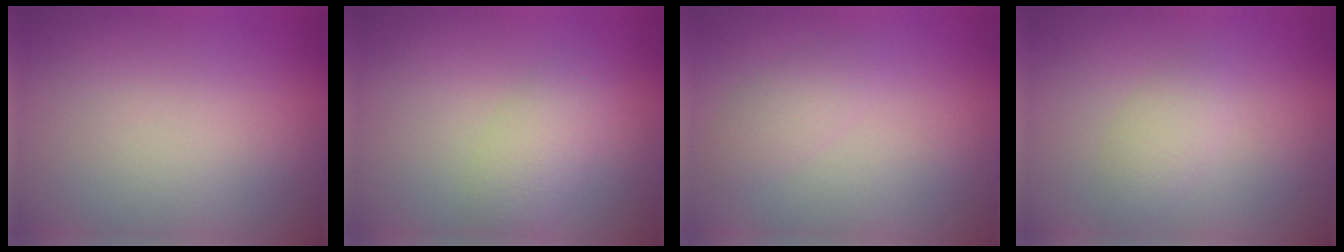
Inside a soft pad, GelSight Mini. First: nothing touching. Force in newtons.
{"total": 2.3, "press": 2.3, "slide": 0.1}
{"total": 1.6, "press": 1.6, "slide": 0.0}
{"total": 1.7, "press": 1.7, "slide": 0.1}